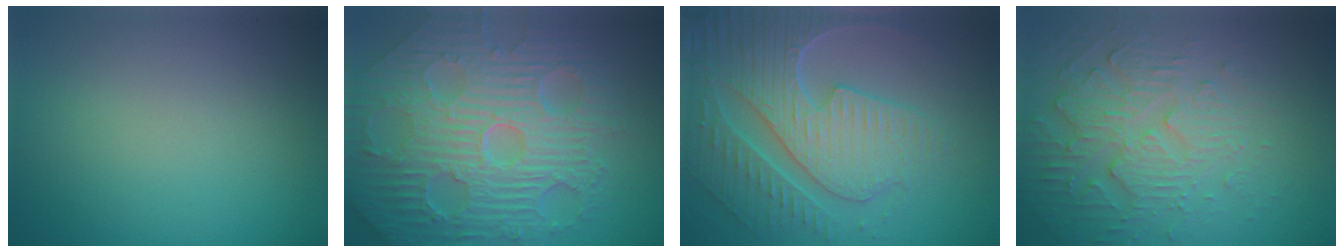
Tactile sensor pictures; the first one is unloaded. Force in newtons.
{"total": 11.5, "press": 7.5, "slide": 8.8}
{"total": 8.2, "press": 6.1, "slide": 5.4}
{"total": 5.7, "press": 3.7, "slide": 4.3}